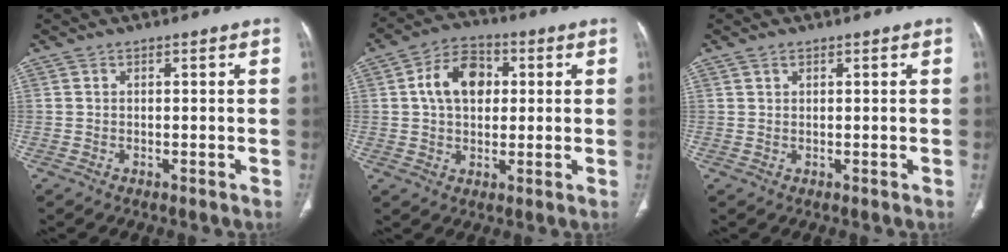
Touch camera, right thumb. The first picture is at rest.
{"total": 10.3, "force": [1.9, 7.2, 7.1], "torque": [-0.103, 0.012, 0.027]}
{"total": 0.9, "force": [0.6, 0.5, 0.5], "torque": [-0.009, 0.000, 0.011]}